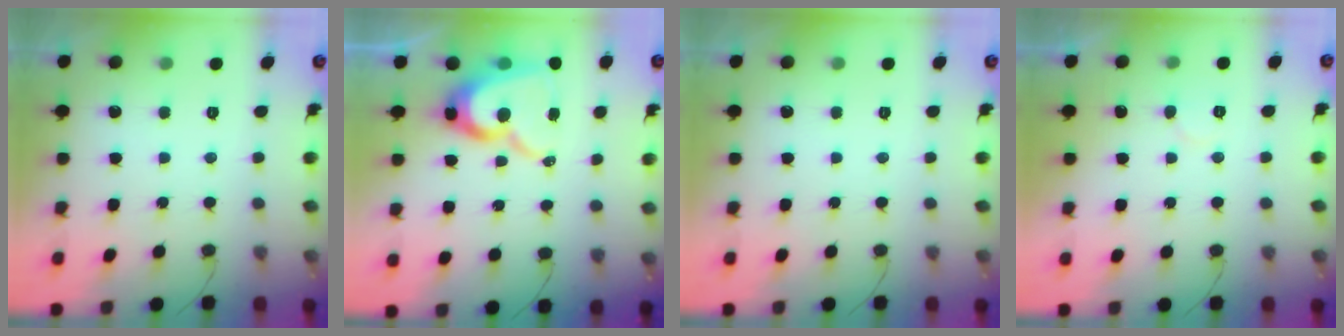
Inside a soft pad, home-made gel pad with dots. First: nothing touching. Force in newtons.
{"total": 14.1, "press": 14.0, "slide": 1.5}
{"total": 0.0}
{"total": 4.1, "press": 4.1, "slide": 0.3}